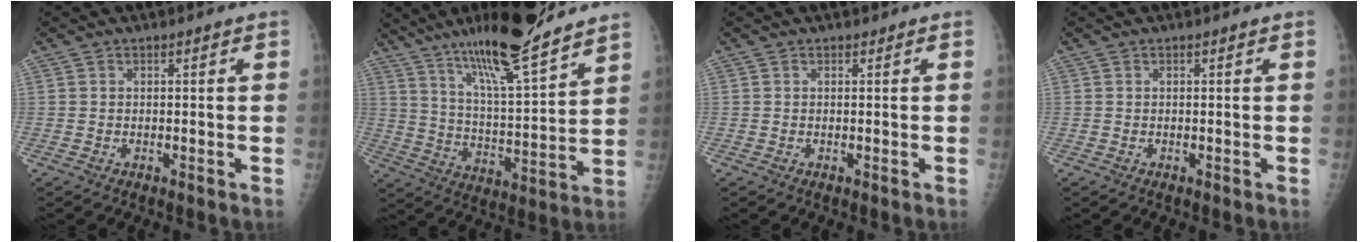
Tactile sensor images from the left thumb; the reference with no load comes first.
{"total": 18.0, "force": [13.7, 2.3, 11.4], "torque": [-0.174, -0.075, 0.236]}
{"total": 0.0}
{"total": 0.0}